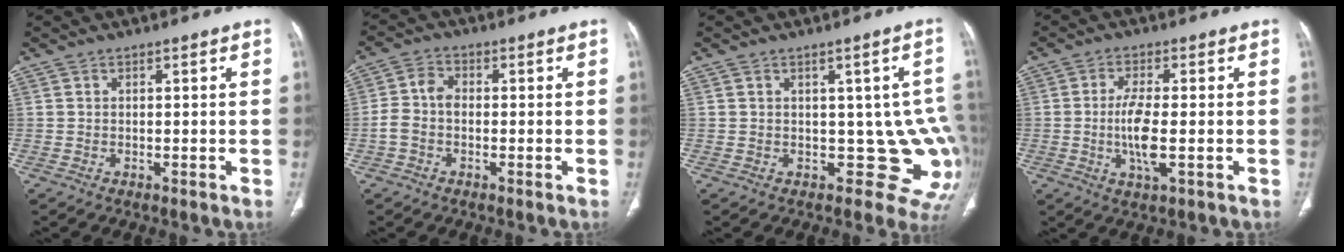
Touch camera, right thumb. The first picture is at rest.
{"total": 5.0, "force": [-0.8, 3.4, 3.6], "torque": [-0.074, 0.019, -0.022]}
{"total": 9.1, "force": [-0.6, 6.1, 6.7], "torque": [-0.020, -0.007, 0.000]}
{"total": 6.3, "force": [-0.9, 1.7, 6.0], "torque": [-0.129, -0.007, -0.019]}